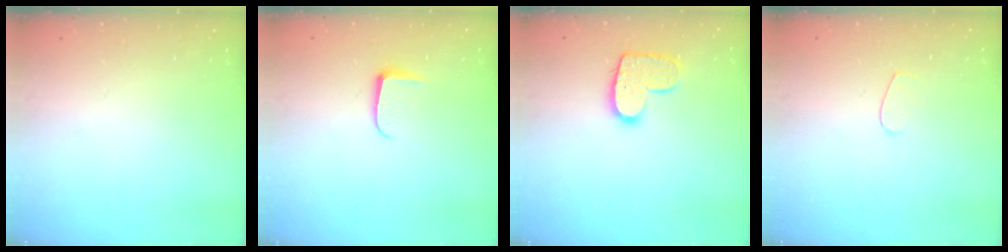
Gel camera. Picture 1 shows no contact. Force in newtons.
{"total": 6.2, "press": 6.1, "slide": 0.8}
{"total": 11.2, "press": 11.2, "slide": 0.7}
{"total": 3.3, "press": 3.3, "slide": 0.2}